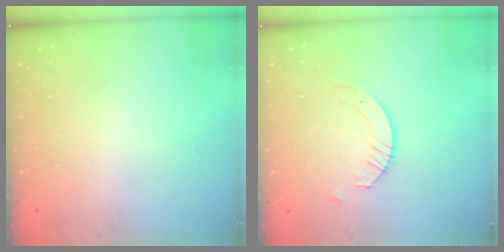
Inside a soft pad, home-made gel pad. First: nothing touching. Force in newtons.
{"total": 4.1, "press": 4.1, "slide": 0.4}